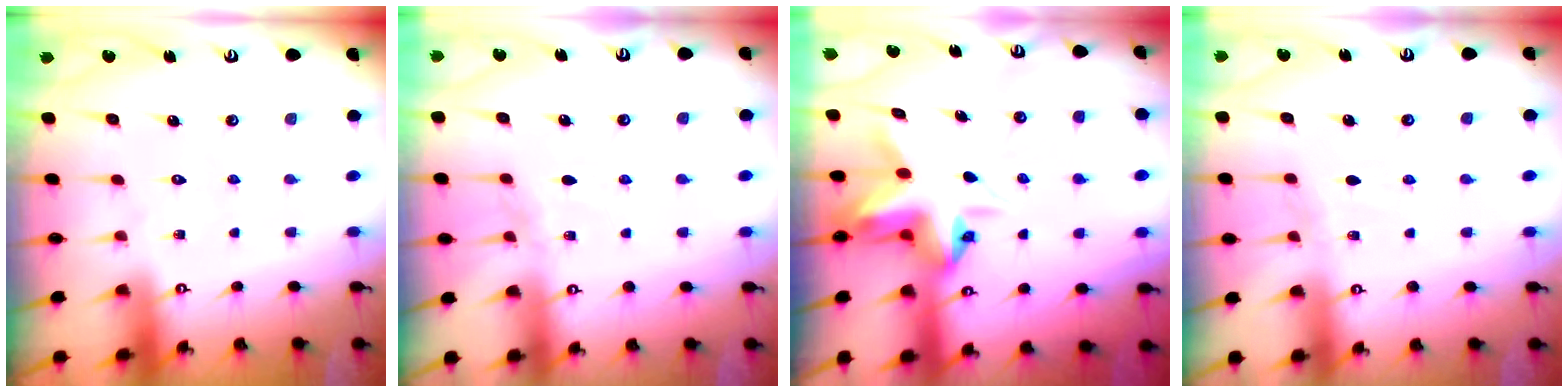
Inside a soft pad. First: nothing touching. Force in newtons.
{"total": 4.9, "press": 4.9, "slide": 0.5}
{"total": 6.7, "press": 6.5, "slide": 1.7}
{"total": 3.3, "press": 3.3, "slide": 0.4}